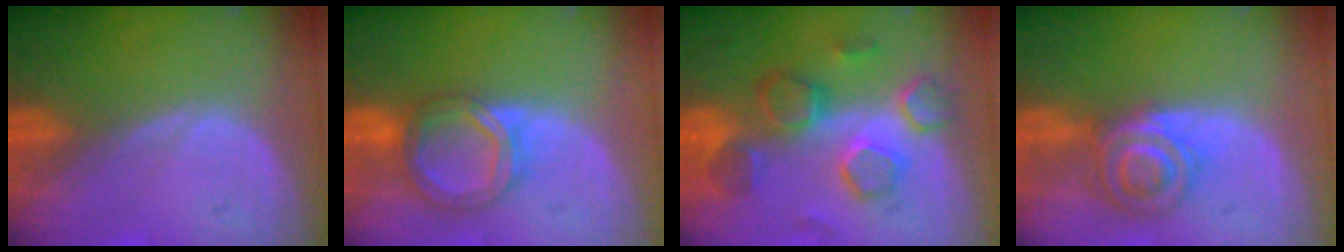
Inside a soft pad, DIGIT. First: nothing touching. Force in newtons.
{"total": 6.3, "press": 5.9, "slide": 2.3}
{"total": 8.7, "press": 8.4, "slide": 2.0}
{"total": 6.7, "press": 5.9, "slide": 3.2}